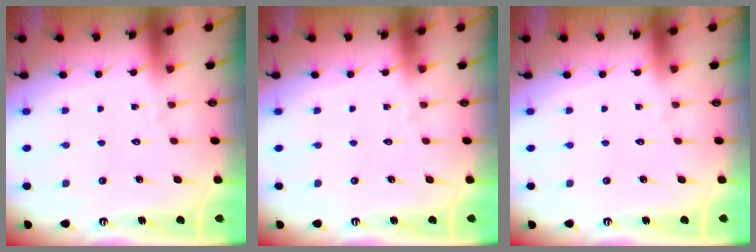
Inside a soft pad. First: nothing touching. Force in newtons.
{"total": 0.0}
{"total": 0.0}